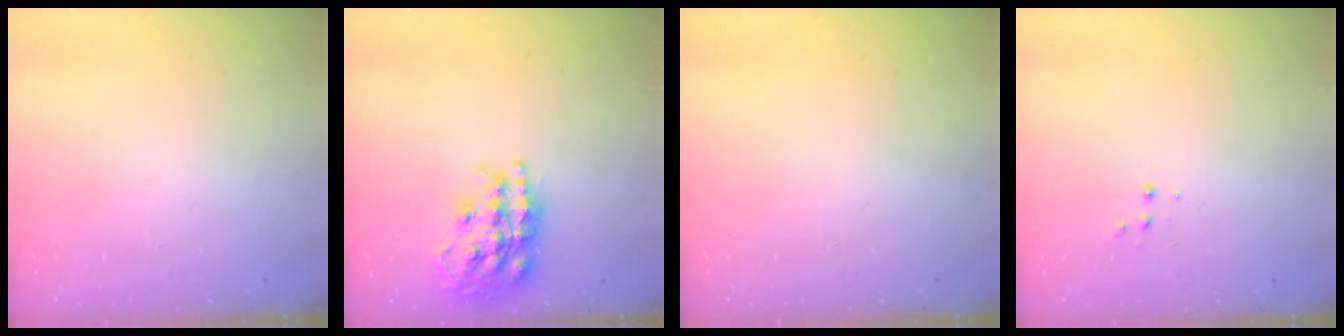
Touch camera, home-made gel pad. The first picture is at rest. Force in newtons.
{"total": 20.5, "press": 20.5, "slide": 1.4}
{"total": 0.0}
{"total": 1.9, "press": 1.9, "slide": 0.2}